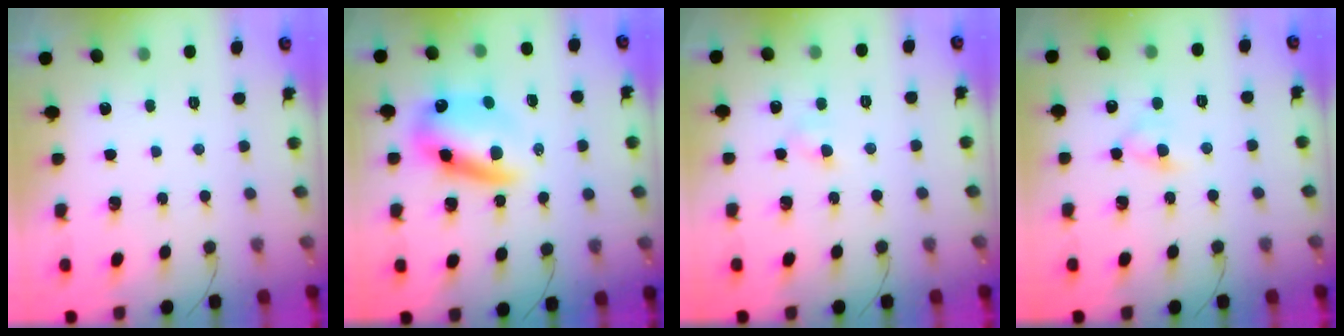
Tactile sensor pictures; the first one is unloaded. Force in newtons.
{"total": 12.9, "press": 12.5, "slide": 3.2}
{"total": 3.6, "press": 3.4, "slide": 1.1}
{"total": 5.2, "press": 5.0, "slide": 1.3}